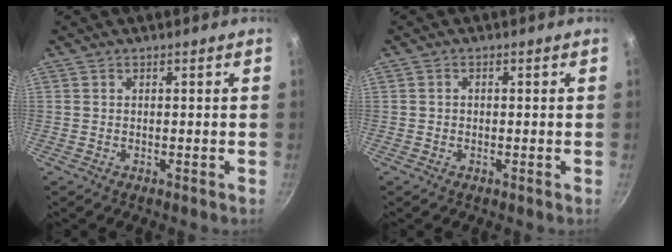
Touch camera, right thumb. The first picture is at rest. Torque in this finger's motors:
{"motor_torque": [0.06, -0.03, -0.16, 0.18, -0.02]}